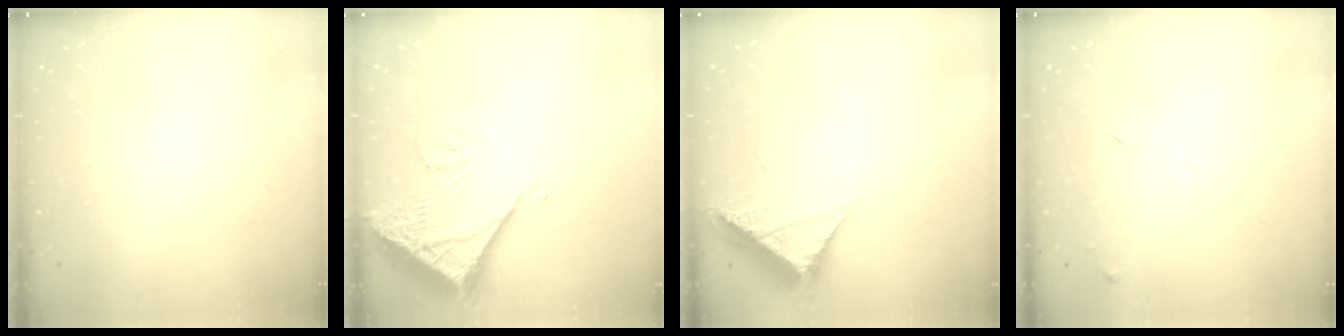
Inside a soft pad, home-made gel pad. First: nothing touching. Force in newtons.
{"total": 11.6, "press": 11.5, "slide": 1.4}
{"total": 8.5, "press": 8.5, "slide": 0.5}
{"total": 6.7, "press": 6.7, "slide": 0.6}